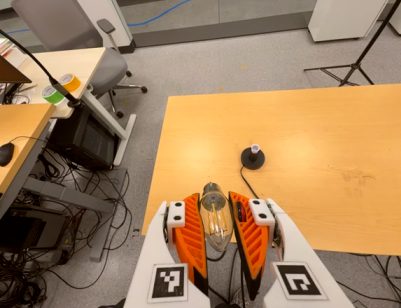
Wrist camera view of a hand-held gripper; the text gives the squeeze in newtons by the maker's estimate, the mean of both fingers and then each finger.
{"total": 20.8, "left": 22.4, "right": 19.1}